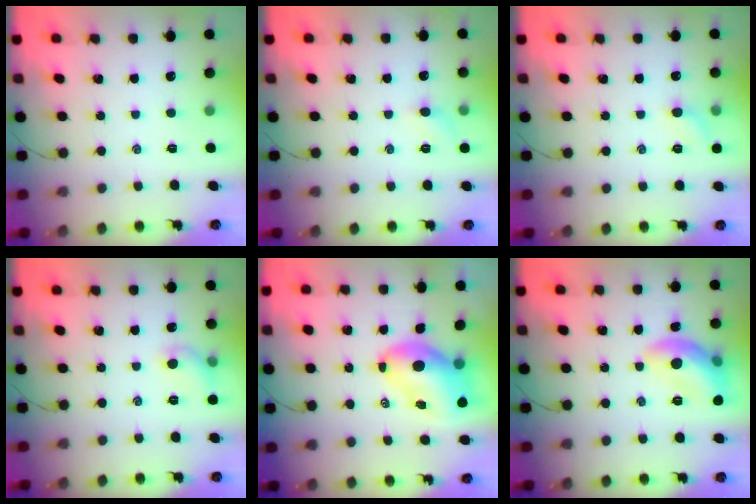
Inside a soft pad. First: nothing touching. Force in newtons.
{"total": 4.6, "press": 4.4, "slide": 1.3}
{"total": 5.0, "press": 4.7, "slide": 1.5}
{"total": 6.2, "press": 6.1, "slide": 1.3}
{"total": 10.4, "press": 9.9, "slide": 3.1}
{"total": 11.8, "press": 11.8, "slide": 0.8}